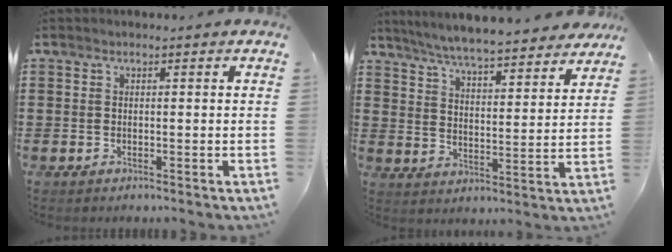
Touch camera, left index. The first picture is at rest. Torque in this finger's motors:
{"motor_torque": [2.14, 0.00, -0.49, -0.18]}